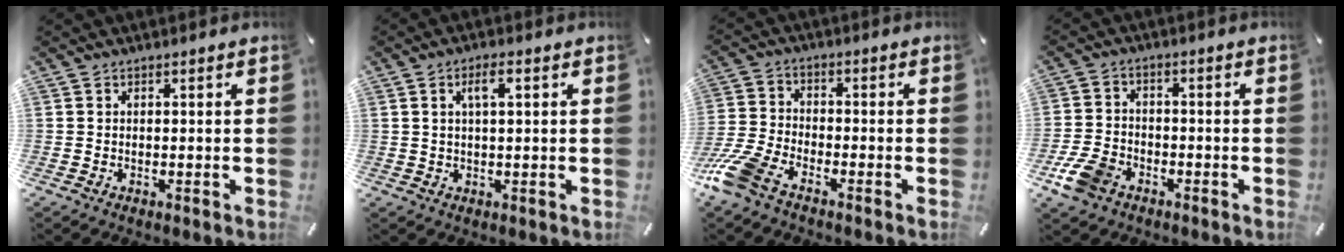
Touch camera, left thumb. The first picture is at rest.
{"total": 4.1, "force": [1.4, 1.2, 3.7], "torque": [-0.068, 0.004, 0.019]}
{"total": 9.3, "force": [-6.5, 3.9, 5.3], "torque": [-0.139, 0.013, -0.131]}
{"total": 7.8, "force": [-4.5, 5.3, 3.7], "torque": [-0.092, 0.018, -0.086]}